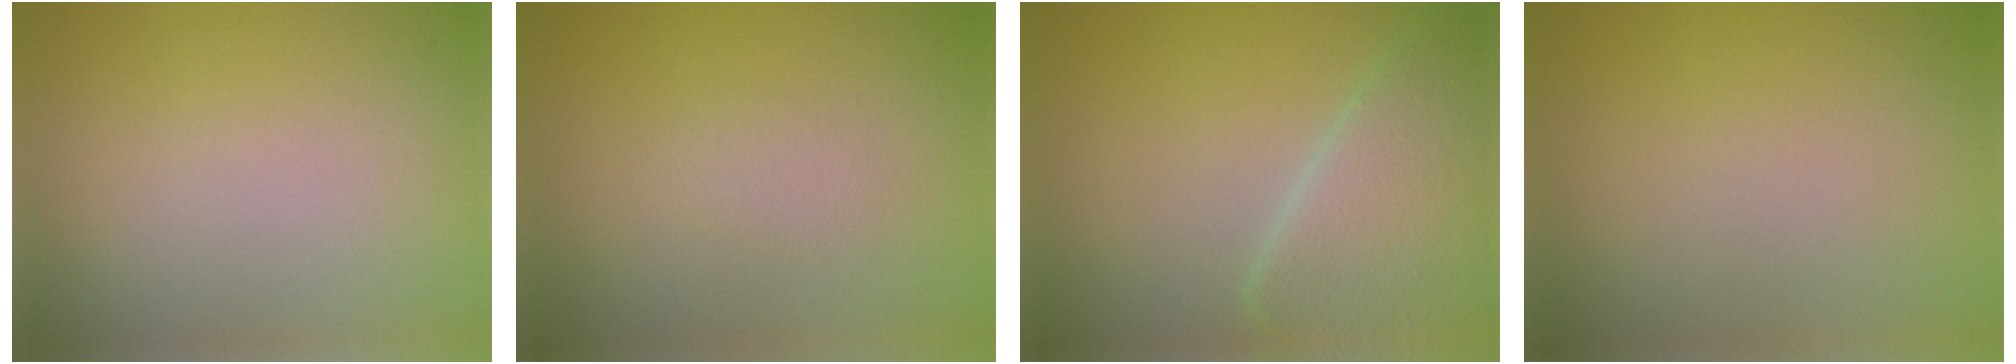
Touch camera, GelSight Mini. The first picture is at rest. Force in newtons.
{"total": 0.8, "press": 0.8, "slide": 0.0}
{"total": 6.0, "press": 6.0, "slide": 0.3}
{"total": 0.0}